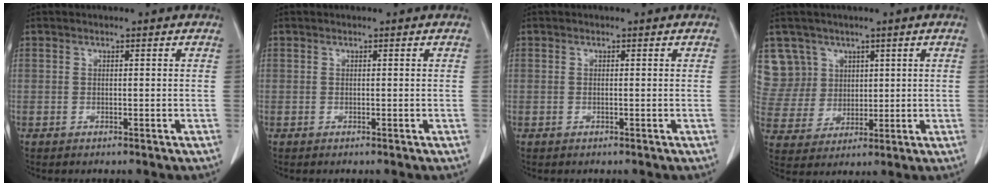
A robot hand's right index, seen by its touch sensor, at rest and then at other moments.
{"total": 0.0}
{"total": 0.0}
{"total": 8.3, "force": [4.2, 7.2, -0.2], "torque": [0.003, 0.022, 0.096]}